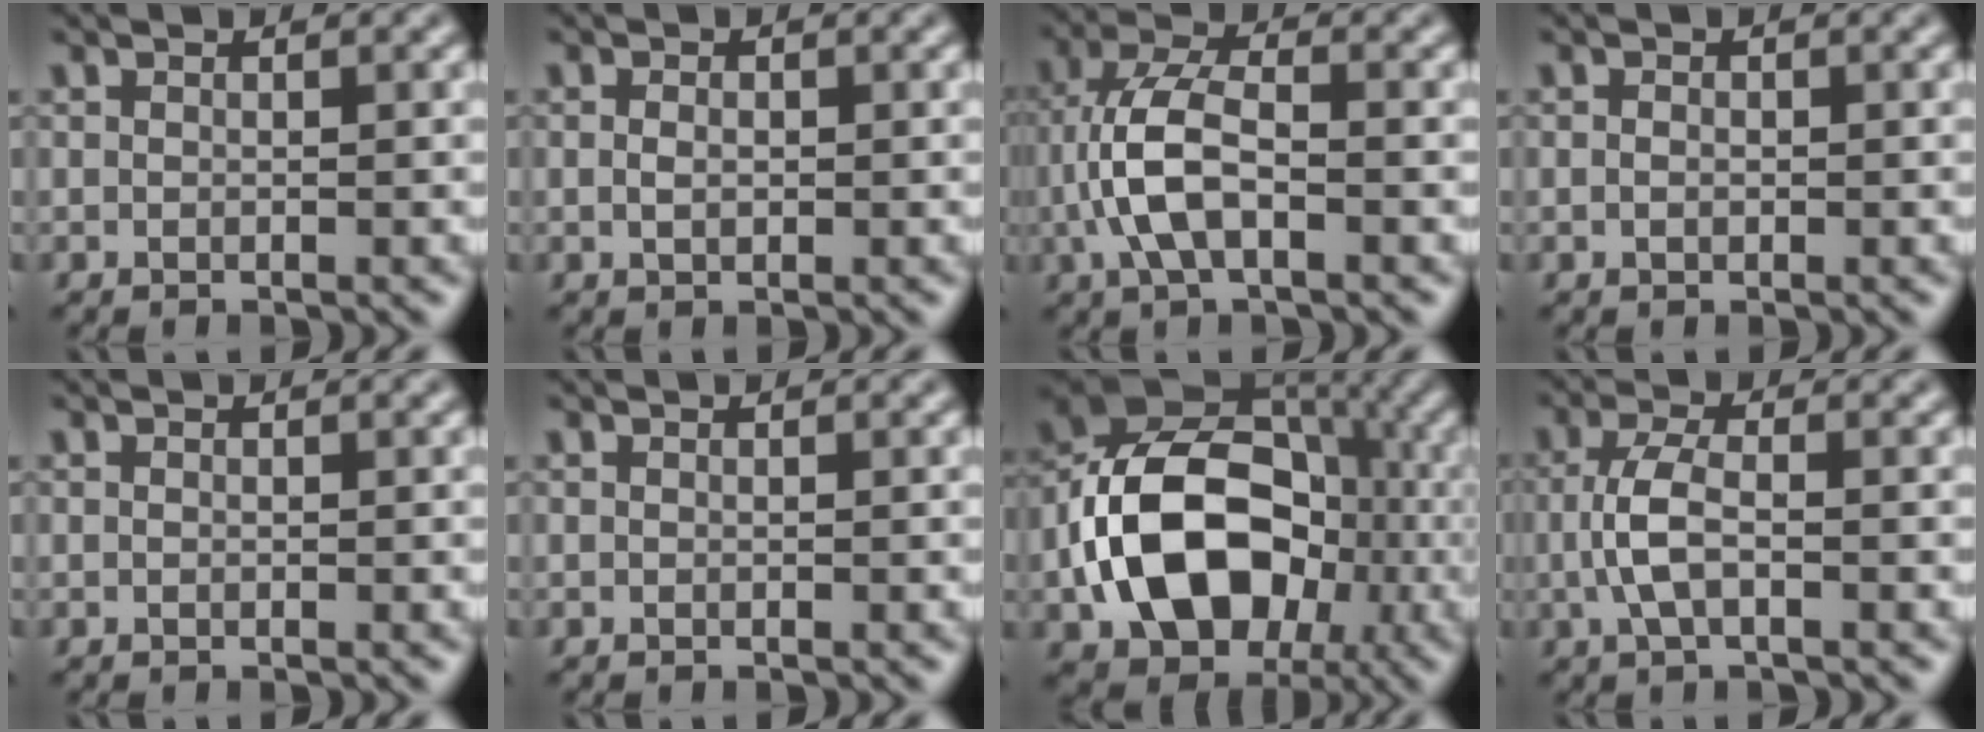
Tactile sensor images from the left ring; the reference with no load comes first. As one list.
[{"total": 1.2, "force": [0.0, 0.8, 0.8], "torque": [-0.016, -0.001, 0.000]}, {"total": 5.7, "force": [-1.1, 2.7, 4.9], "torque": [-0.106, 0.008, -0.025]}, {"total": 0.8, "force": [-0.1, 0.6, 0.5], "torque": [-0.010, -0.001, -0.001]}, {"total": 0.0}, {"total": 0.0}, {"total": 13.4, "force": [-3.0, 9.6, 8.9], "torque": [-0.150, 0.006, -0.065]}, {"total": 3.3, "force": [-0.4, 1.4, 3.0], "torque": [-0.067, 0.003, -0.010]}]